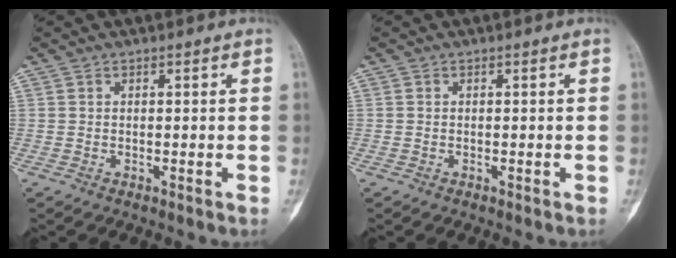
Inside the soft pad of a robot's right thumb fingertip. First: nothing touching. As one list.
[{"total": 0.0}]